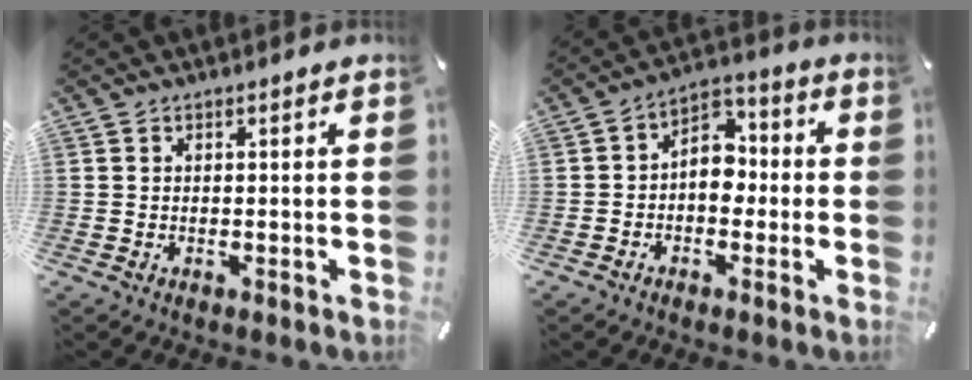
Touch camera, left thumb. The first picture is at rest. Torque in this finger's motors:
{"motor_torque": [0.03, 0.80, 0.52, -0.05, 0.25]}